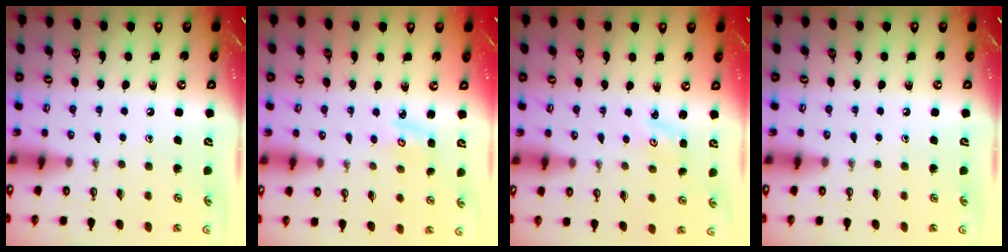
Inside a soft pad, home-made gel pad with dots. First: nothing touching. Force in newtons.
{"total": 2.7, "press": 2.7, "slide": 0.4}
{"total": 1.3, "press": 1.2, "slide": 0.2}
{"total": 0.0}